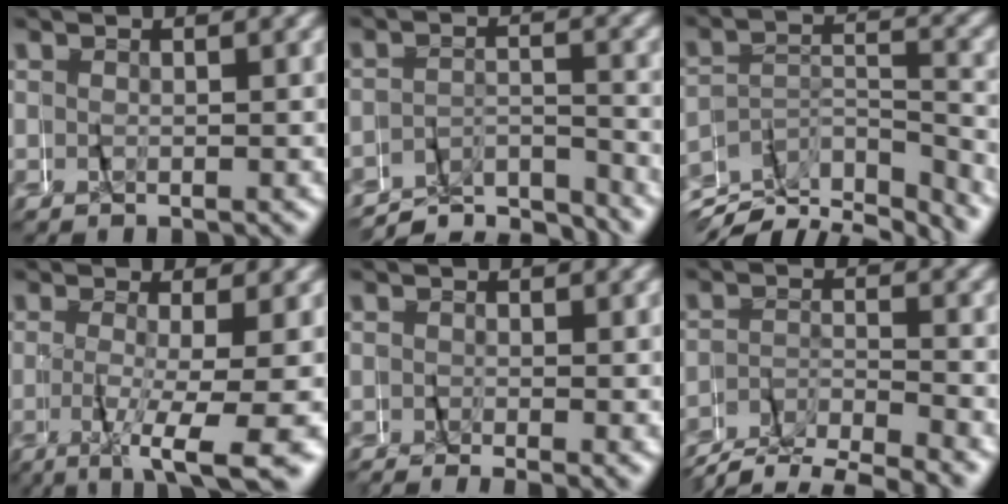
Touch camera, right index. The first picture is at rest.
{"total": 6.5, "force": [-6.4, 0.8, 0.7], "torque": [-0.006, -0.014, -0.110]}
{"total": 6.4, "force": [-5.1, 2.7, 2.8], "torque": [-0.027, 0.008, -0.097]}
{"total": 7.0, "force": [-5.2, -0.4, 4.6], "torque": [-0.070, -0.021, -0.077]}
{"total": 1.8, "force": [-0.8, 0.6, 1.5], "torque": [-0.019, -0.001, -0.014]}
{"total": 4.7, "force": [-4.4, 1.1, 1.2], "torque": [-0.023, -0.002, -0.081]}